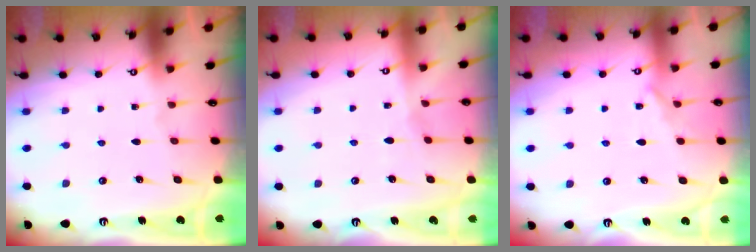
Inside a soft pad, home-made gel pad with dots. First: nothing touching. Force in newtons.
{"total": 3.4, "press": 3.4, "slide": 0.4}
{"total": 4.5, "press": 4.5, "slide": 0.5}